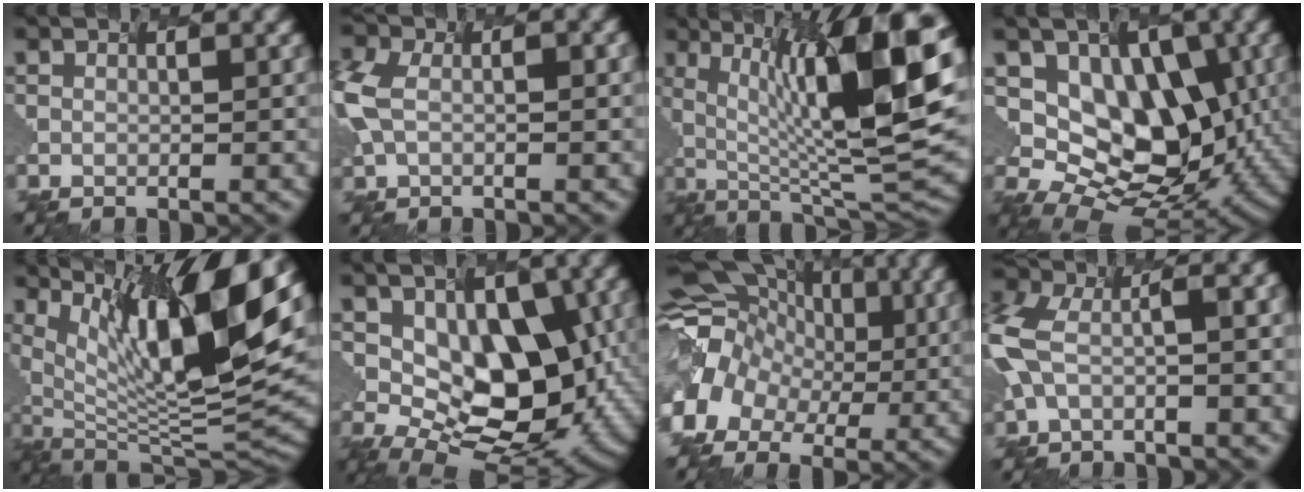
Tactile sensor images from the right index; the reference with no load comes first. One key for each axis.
{"total": 5.0, "fx": -0.6, "fy": 3.0, "fz": 3.9, "tx": -0.111, "ty": 0.007, "tz": -0.001}
{"total": 13.9, "fx": 2.5, "fy": 3.8, "fz": 13.1, "tx": -0.210, "ty": 0.001, "tz": 0.049}
{"total": 9.1, "fx": -0.4, "fy": 6.3, "fz": 6.6, "tx": -0.095, "ty": 0.000, "tz": -0.006}
{"total": 13.8, "fx": 5.9, "fy": 4.1, "fz": 11.8, "tx": -0.216, "ty": 0.005, "tz": 0.117}
{"total": 10.1, "fx": -0.3, "fy": 6.1, "fz": 8.1, "tx": -0.120, "ty": 0.000, "tz": 0.000}
{"total": 10.2, "fx": -1.3, "fy": 8.8, "fz": 5.0, "tx": -0.100, "ty": 0.004, "tz": -0.030}
{"total": 10.0, "fx": -2.6, "fy": 4.6, "fz": 8.4, "tx": -0.203, "ty": 0.007, "tz": -0.033}